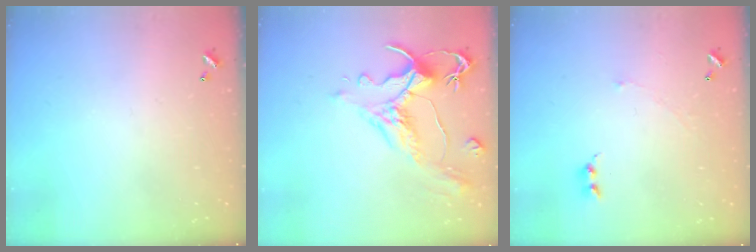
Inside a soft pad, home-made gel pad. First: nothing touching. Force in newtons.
{"total": 1.6, "press": 0.4, "slide": 1.6}
{"total": 2.0, "press": 1.9, "slide": 0.7}